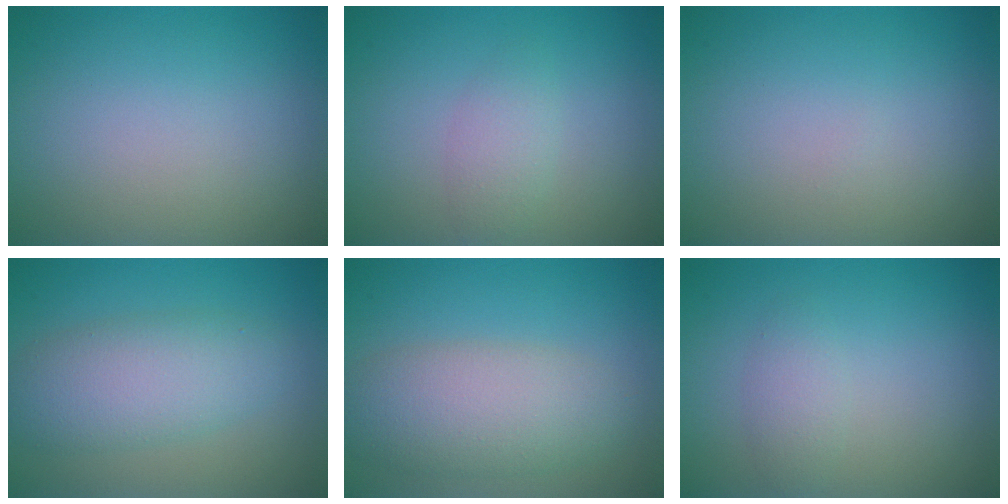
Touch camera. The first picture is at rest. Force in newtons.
{"total": 1.8, "press": 1.8, "slide": 0.1}
{"total": 0.0}
{"total": 5.3, "press": 5.3, "slide": 0.3}
{"total": 5.6, "press": 5.6, "slide": 0.3}
{"total": 1.5, "press": 1.5, "slide": 0.0}